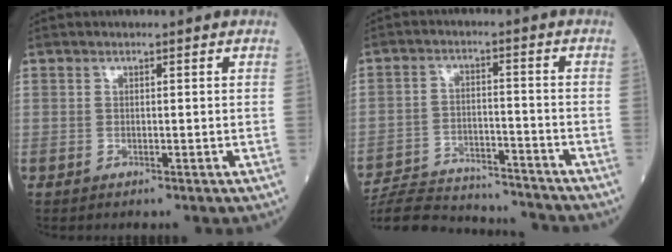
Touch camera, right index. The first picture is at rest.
{"total": 16.8, "force": [-16.1, 2.5, 4.1], "torque": [-0.089, 0.001, -0.244]}